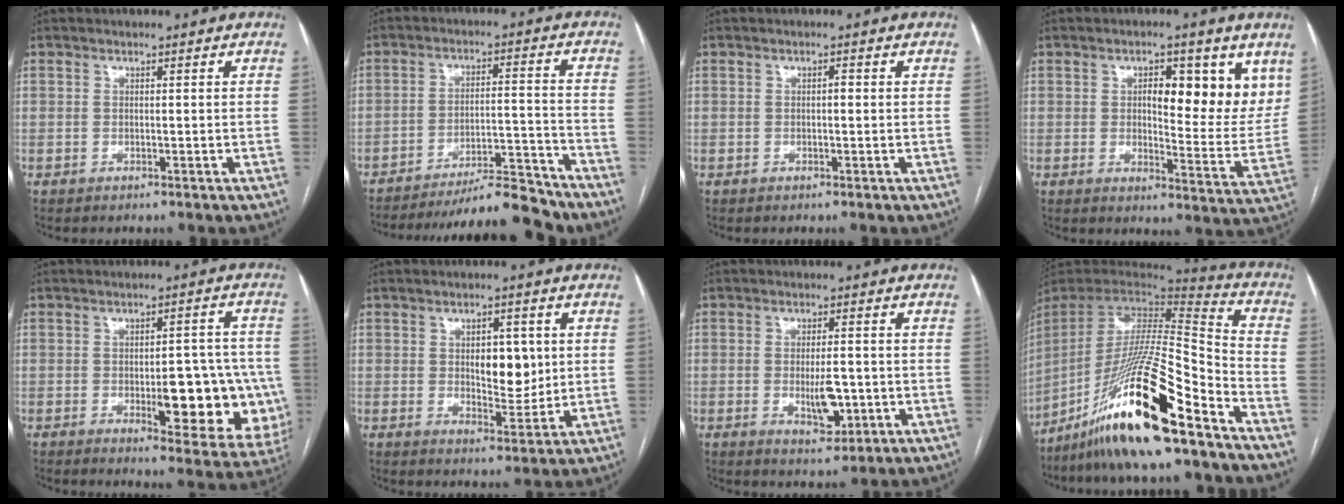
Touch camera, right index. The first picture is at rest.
{"total": 13.8, "force": [-13.0, 0.6, 4.5], "torque": [-0.060, 0.011, -0.200]}
{"total": 0.8, "force": [0.0, 0.2, 0.7], "torque": [-0.010, 0.002, -0.001]}
{"total": 11.9, "force": [4.8, 4.4, 10.0], "torque": [-0.110, -0.002, 0.064]}
{"total": 14.9, "force": [-3.0, 5.0, 13.7], "torque": [-0.119, 0.013, -0.021]}
{"total": 6.8, "force": [1.1, 3.2, 5.9], "torque": [-0.080, -0.002, 0.022]}
{"total": 5.7, "force": [-1.2, 2.1, 5.2], "torque": [-0.087, -0.007, -0.013]}
{"total": 24.9, "force": [-16.4, 1.8, 18.6], "torque": [-0.357, -0.026, -0.297]}